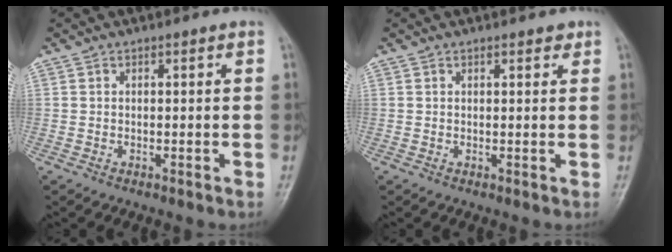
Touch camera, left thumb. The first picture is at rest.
{"total": 2.0, "force": [1.2, 1.1, 1.2], "torque": [-0.001, -0.004, 0.014]}